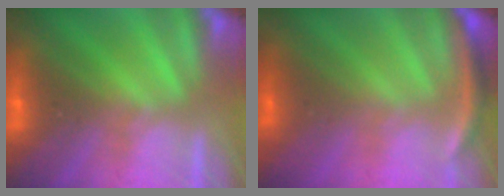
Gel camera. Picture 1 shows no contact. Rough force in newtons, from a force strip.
{"total": 2.8}